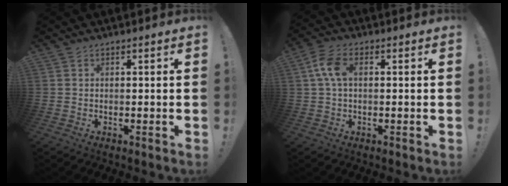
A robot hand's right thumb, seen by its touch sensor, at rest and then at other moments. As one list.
[{"total": 6.8, "force": [1.2, 4.1, 5.4], "torque": [-0.118, 0.011, 0.024]}]